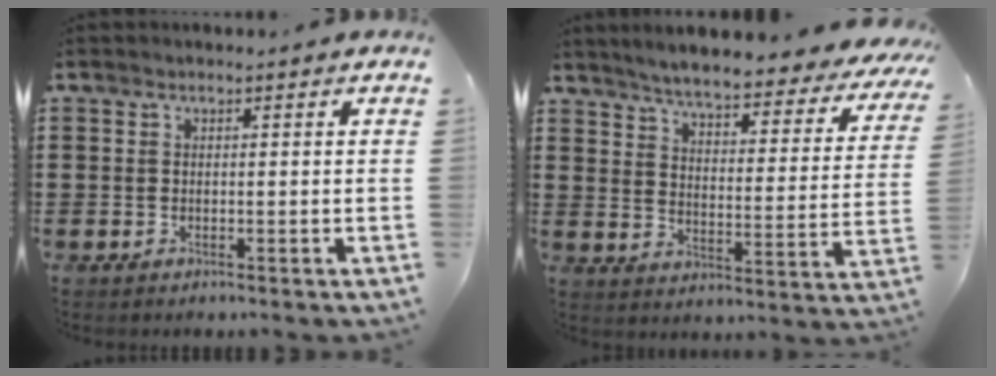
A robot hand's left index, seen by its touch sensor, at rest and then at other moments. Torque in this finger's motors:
{"motor_torque": [2.14, 0.00, 1.05, 0.21]}